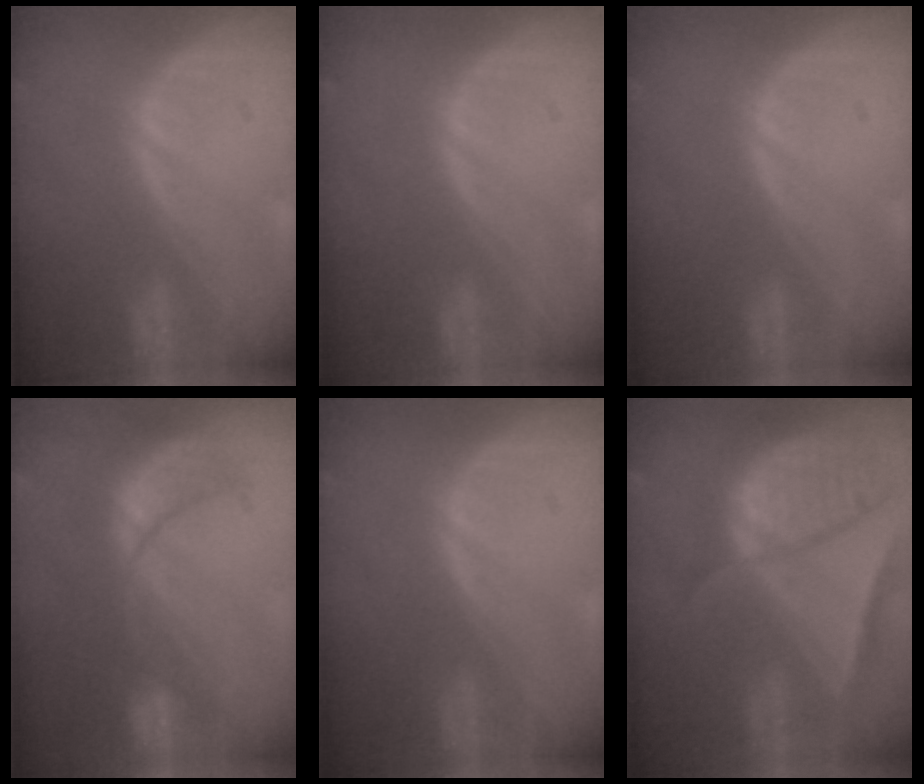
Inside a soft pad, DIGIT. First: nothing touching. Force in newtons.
{"total": 0.0}
{"total": 0.0}
{"total": 8.4, "press": 8.1, "slide": 2.3}
{"total": 0.0}
{"total": 10.2, "press": 8.6, "slide": 5.4}